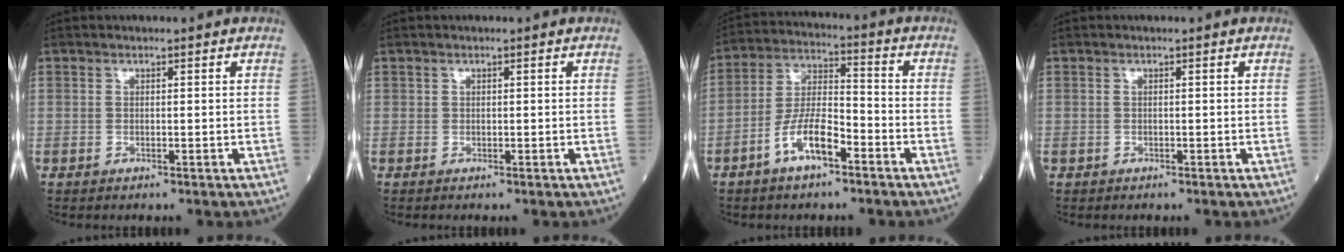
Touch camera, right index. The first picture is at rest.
{"total": 0.0}
{"total": 8.5, "force": [-4.6, 2.5, 6.7], "torque": [-0.139, 0.010, -0.088]}
{"total": 0.0}